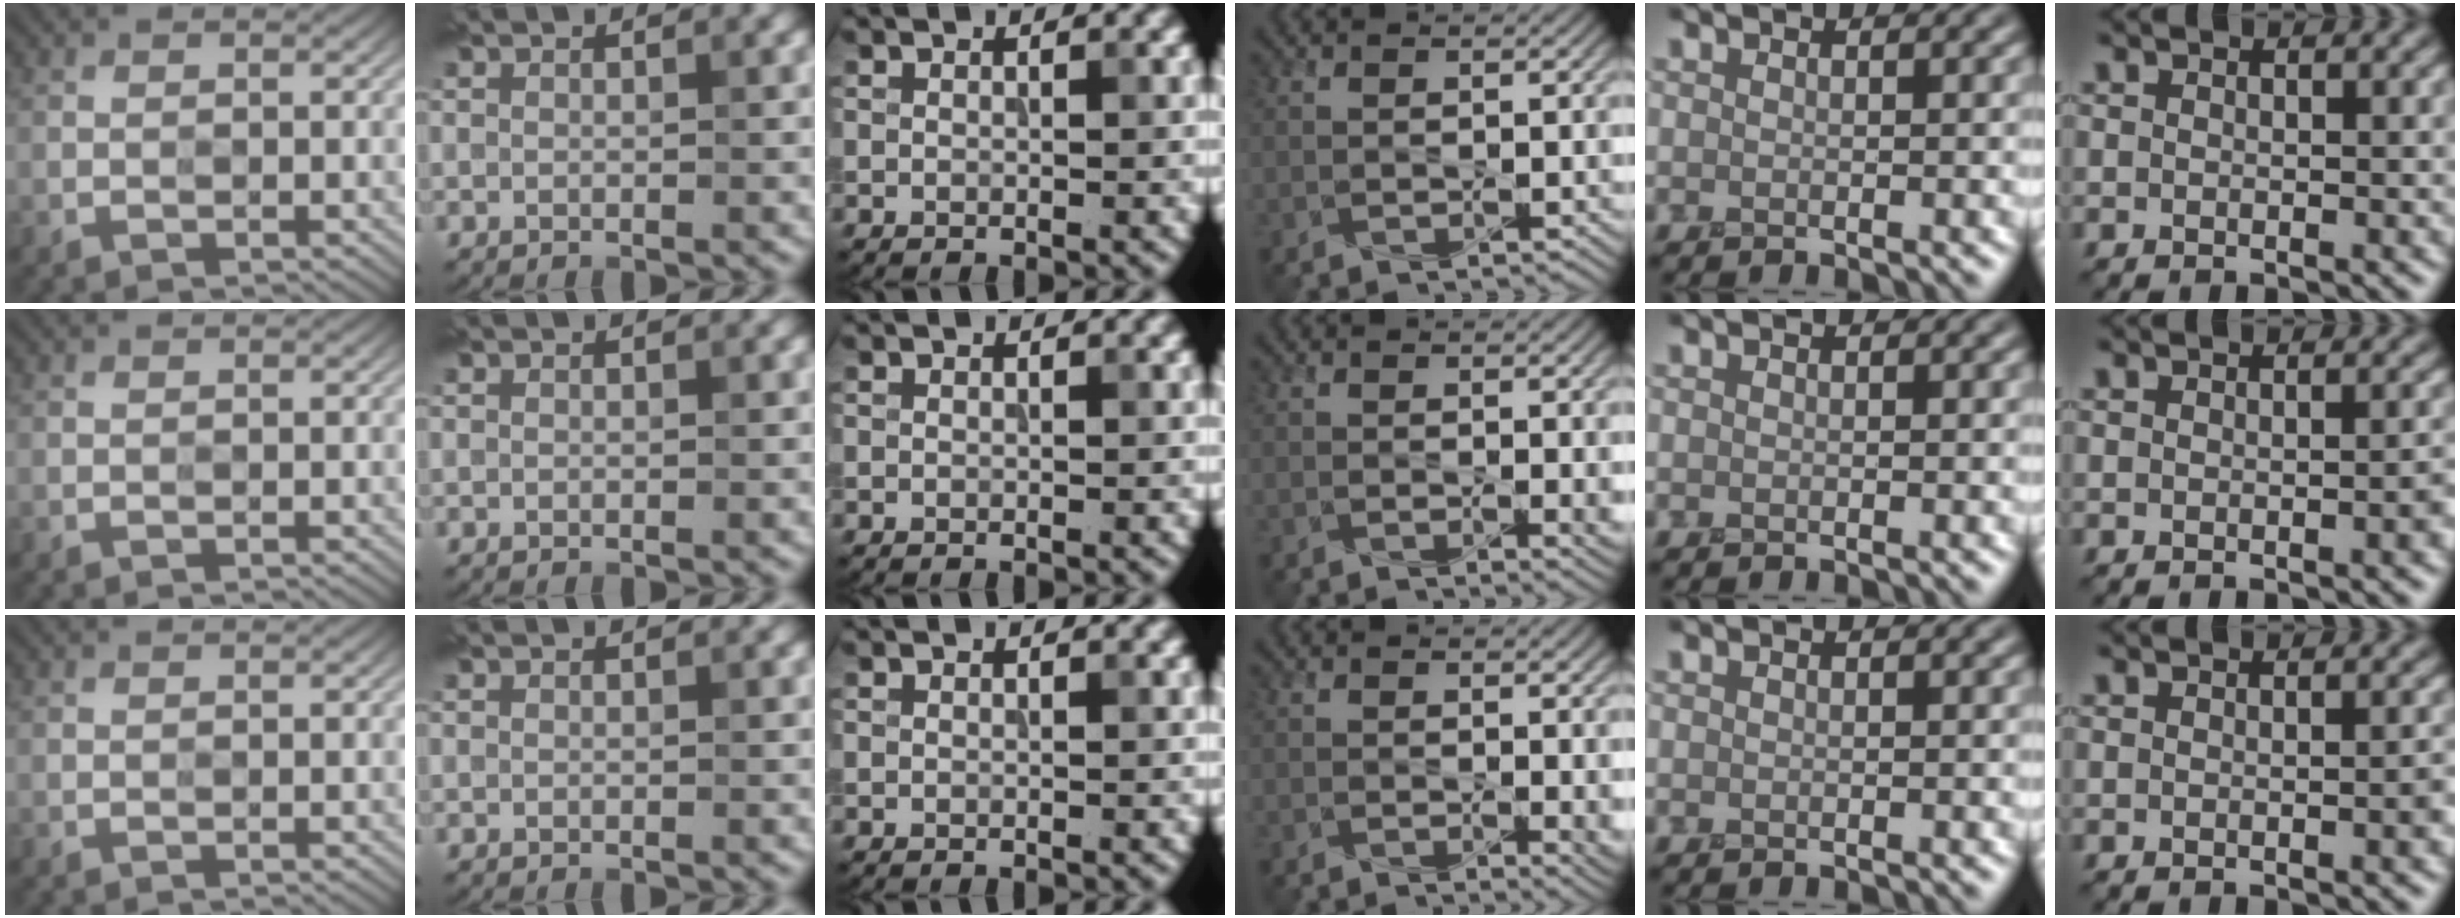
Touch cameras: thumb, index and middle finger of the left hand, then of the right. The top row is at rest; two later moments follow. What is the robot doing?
{"motion": "squeeze", "object": "stress ball aka squeeze ball"}